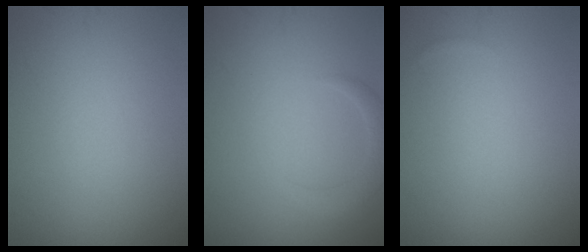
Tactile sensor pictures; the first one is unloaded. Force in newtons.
{"total": 2.1, "press": 2.1, "slide": 0.3}
{"total": 0.0}